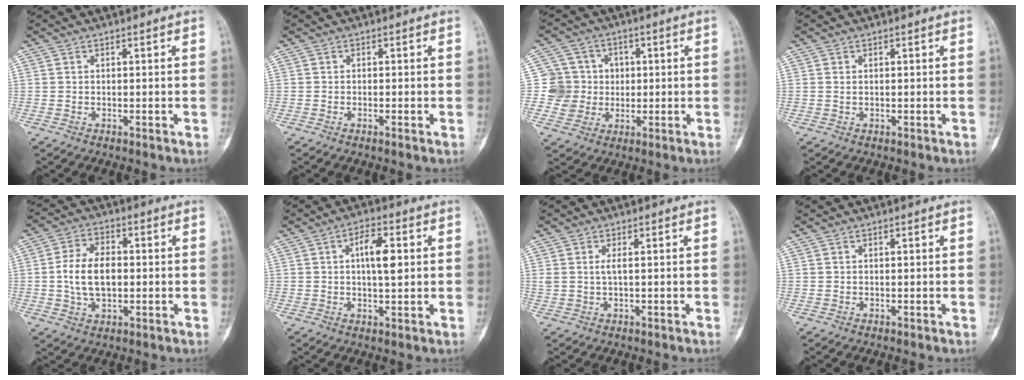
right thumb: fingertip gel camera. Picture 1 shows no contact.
{"total": 0.8, "force": [-0.4, 0.1, 0.7], "torque": [-0.014, 0.000, -0.007]}
{"total": 8.3, "force": [0.5, 8.2, 0.9], "torque": [0.027, 0.014, 0.007]}
{"total": 0.5, "force": [0.2, 0.3, 0.4], "torque": [-0.011, 0.002, 0.005]}
{"total": 9.3, "force": [-0.3, 5.7, 7.4], "torque": [-0.127, 0.011, -0.007]}
{"total": 7.0, "force": [1.1, 2.6, 6.4], "torque": [-0.096, 0.001, 0.014]}
{"total": 1.7, "force": [0.4, 0.5, 1.6], "torque": [-0.045, 0.007, 0.015]}
{"total": 0.0}